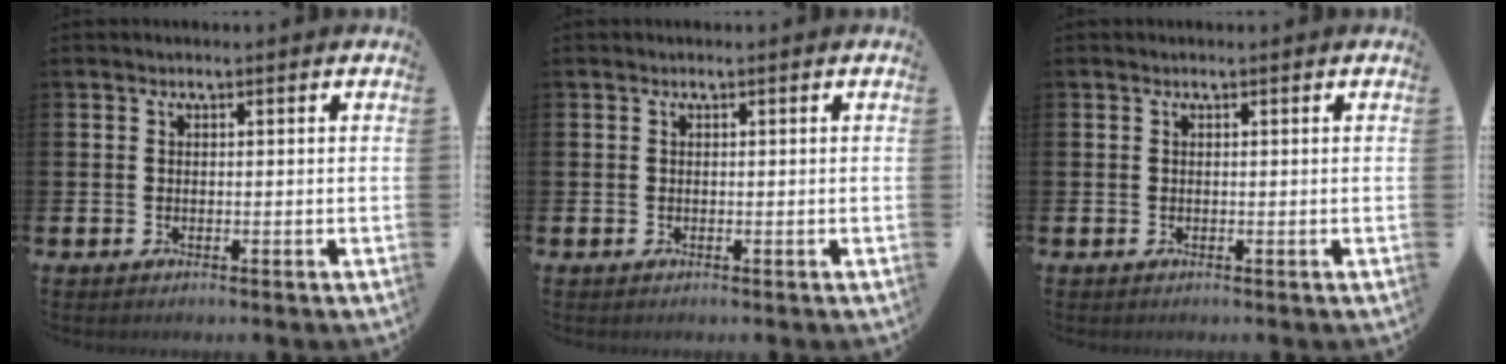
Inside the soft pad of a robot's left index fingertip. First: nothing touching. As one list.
[{"total": 0.0}, {"total": 0.0}]